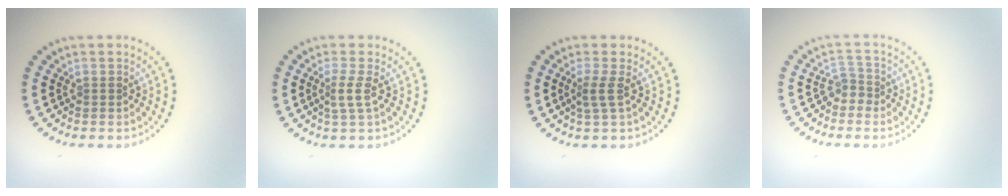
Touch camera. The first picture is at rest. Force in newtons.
{"total": 1.8, "press": 1.3, "slide": 1.3}
{"total": 1.9, "press": 1.3, "slide": 1.3}
{"total": 1.7, "press": 1.1, "slide": 1.2}